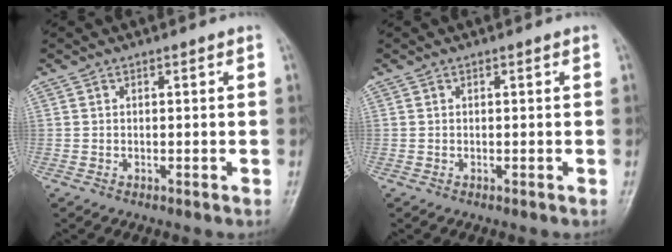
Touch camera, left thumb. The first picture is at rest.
{"total": 0.0}